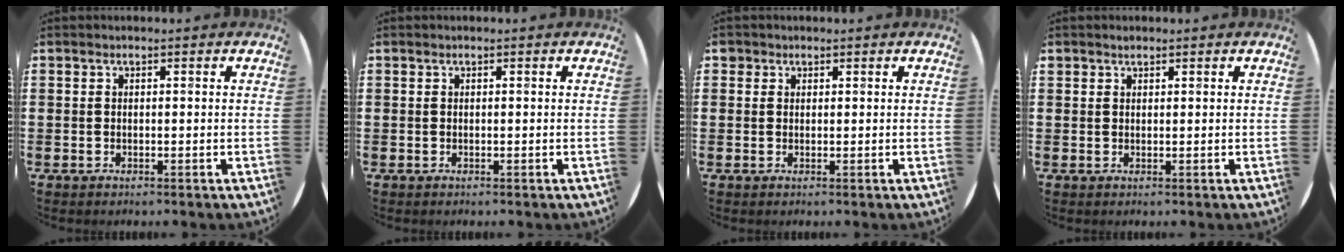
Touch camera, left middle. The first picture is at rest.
{"total": 0.0}
{"total": 0.9, "force": [0.7, 0.6, 0.1], "torque": [0.005, -0.001, 0.013]}
{"total": 0.8, "force": [0.7, 0.4, 0.0], "torque": [0.005, -0.002, 0.013]}